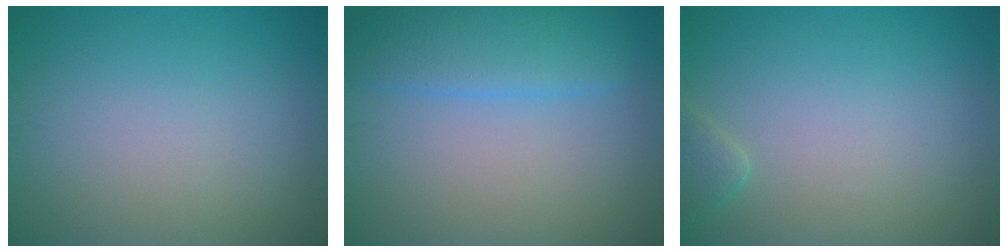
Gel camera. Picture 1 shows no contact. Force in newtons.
{"total": 4.1, "press": 4.1, "slide": 0.2}
{"total": 1.4, "press": 1.4, "slide": 0.2}